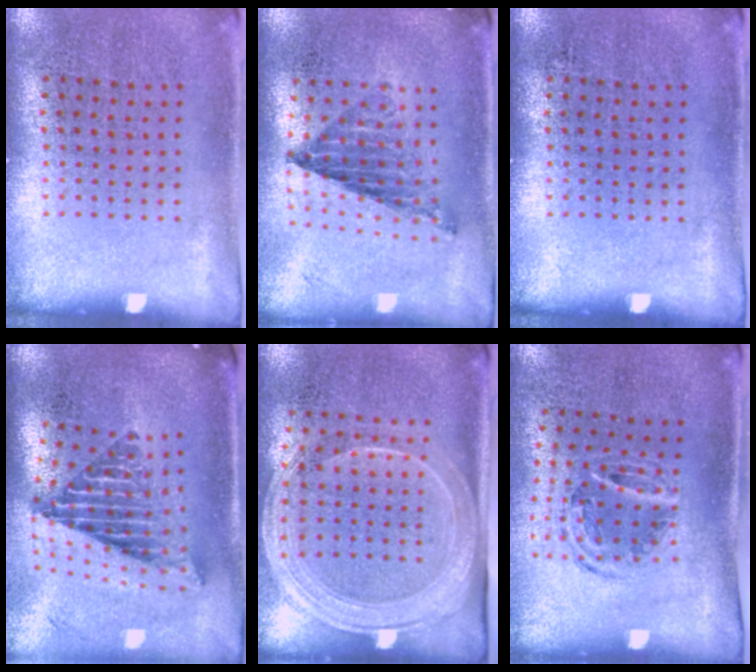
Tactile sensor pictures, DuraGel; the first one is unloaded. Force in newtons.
{"total": 0.8, "press": 0.8, "slide": 0.2}
{"total": 0.0}
{"total": 2.5, "press": 1.7, "slide": 1.9}
{"total": 2.1, "press": 1.8, "slide": 1.1}
{"total": 1.0, "press": 0.9, "slide": 0.1}